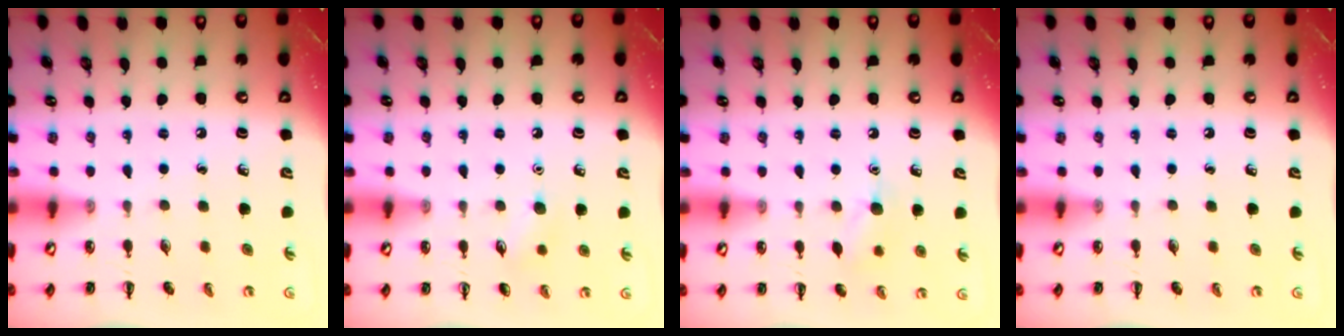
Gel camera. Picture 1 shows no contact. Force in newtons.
{"total": 6.7, "press": 6.5, "slide": 1.8}
{"total": 7.2, "press": 7.1, "slide": 1.3}
{"total": 0.0}